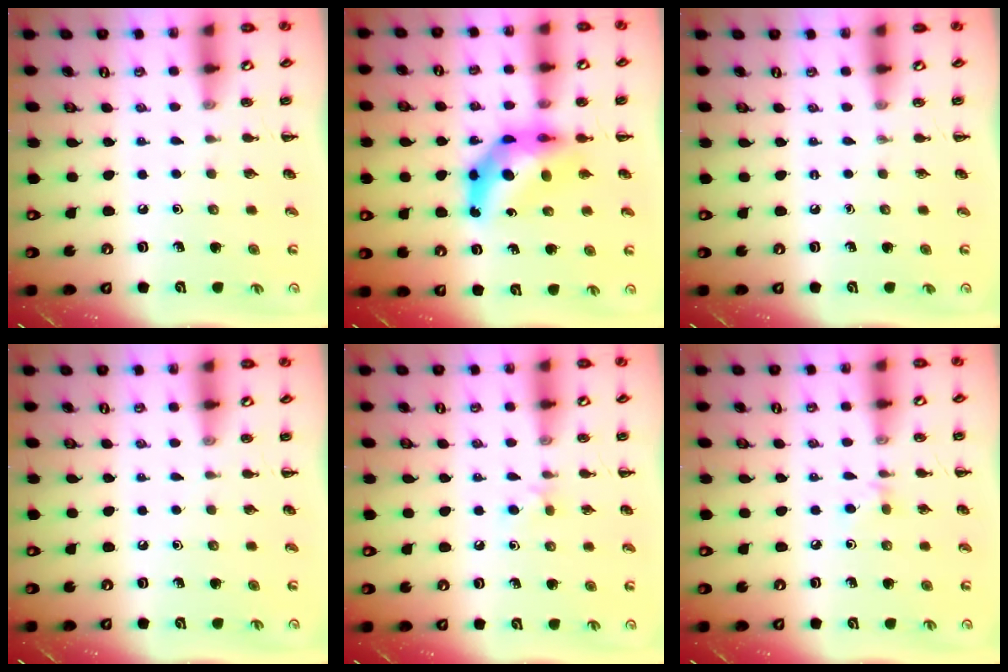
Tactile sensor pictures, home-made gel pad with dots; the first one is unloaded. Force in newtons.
{"total": 9.6, "press": 9.0, "slide": 3.4}
{"total": 0.0}
{"total": 0.0}
{"total": 4.4, "press": 4.1, "slide": 1.6}
{"total": 3.8, "press": 3.4, "slide": 1.5}